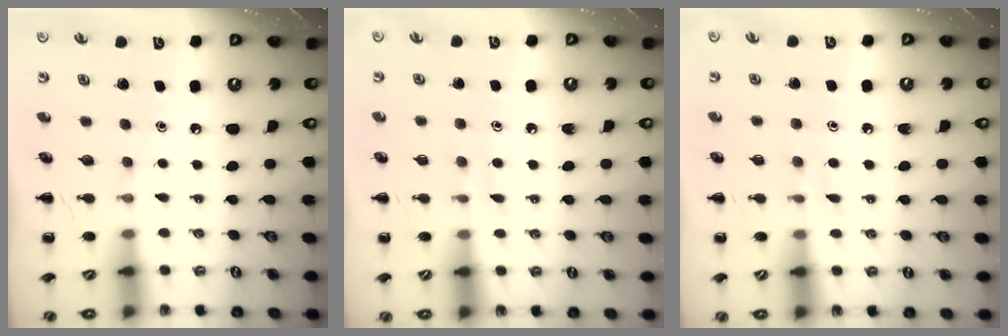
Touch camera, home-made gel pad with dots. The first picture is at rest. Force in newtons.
{"total": 2.9, "press": 2.5, "slide": 1.4}
{"total": 2.9, "press": 2.5, "slide": 1.4}